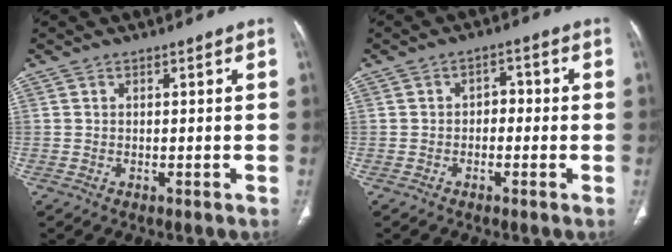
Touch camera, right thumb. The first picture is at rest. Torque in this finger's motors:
{"motor_torque": [-0.40, 0.07, -0.48, 0.09, 0.11]}